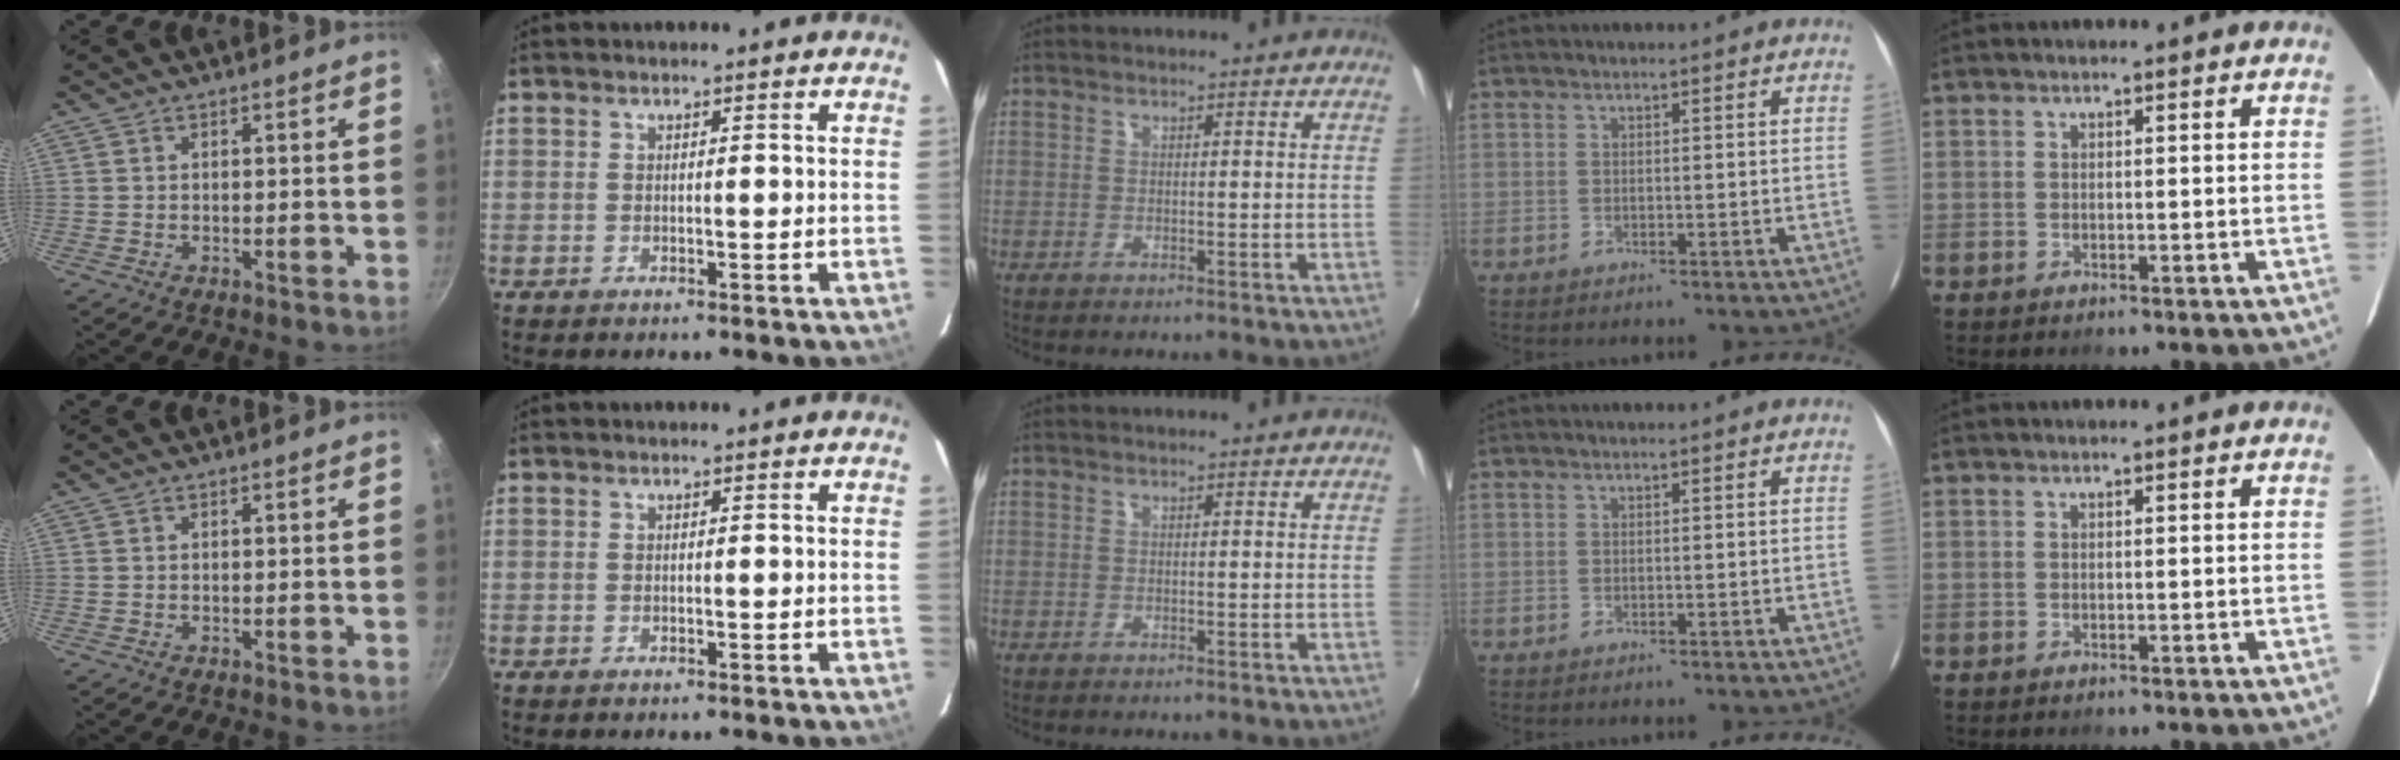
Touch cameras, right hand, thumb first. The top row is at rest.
{}